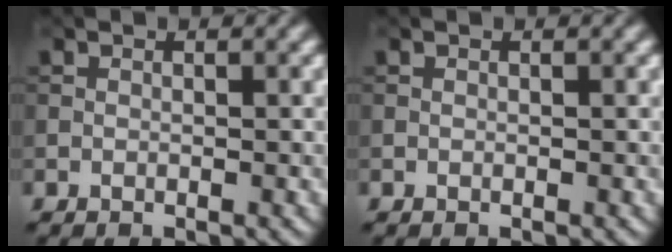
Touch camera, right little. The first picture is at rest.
{"total": 0.0}